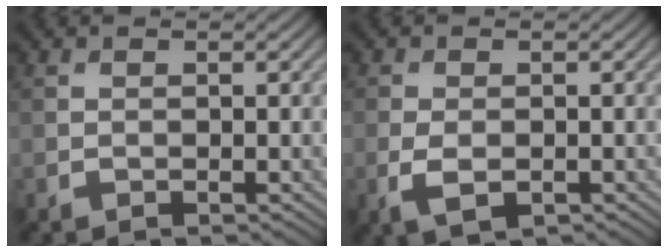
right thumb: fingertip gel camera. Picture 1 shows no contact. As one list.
[{"total": 3.4, "force": [-1.2, 1.8, 2.6], "torque": [-0.064, -0.009, -0.021]}]